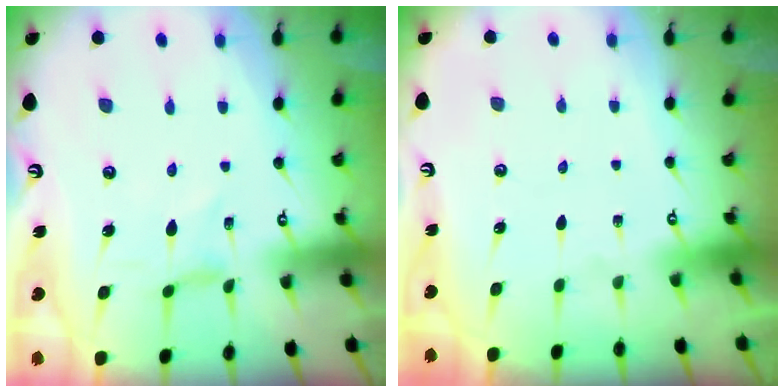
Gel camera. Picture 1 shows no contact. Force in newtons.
{"total": 0.0}